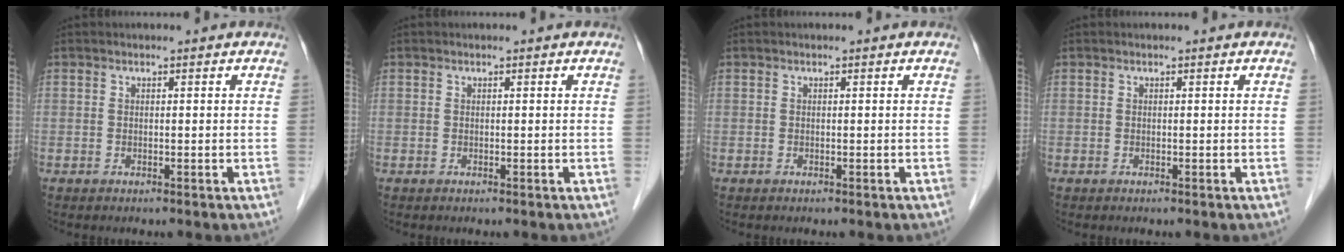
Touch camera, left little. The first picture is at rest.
{"total": 0.0}
{"total": 0.0}
{"total": 0.0}